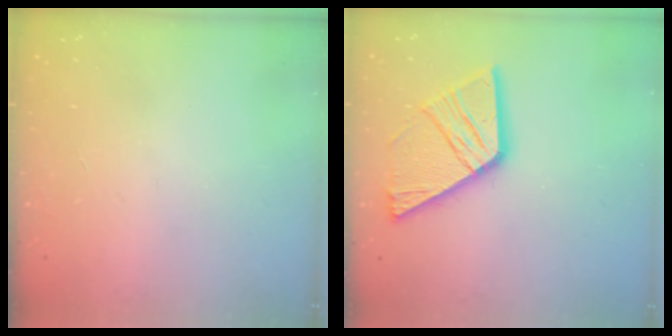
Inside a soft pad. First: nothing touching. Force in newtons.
{"total": 19.2, "press": 19.1, "slide": 2.1}